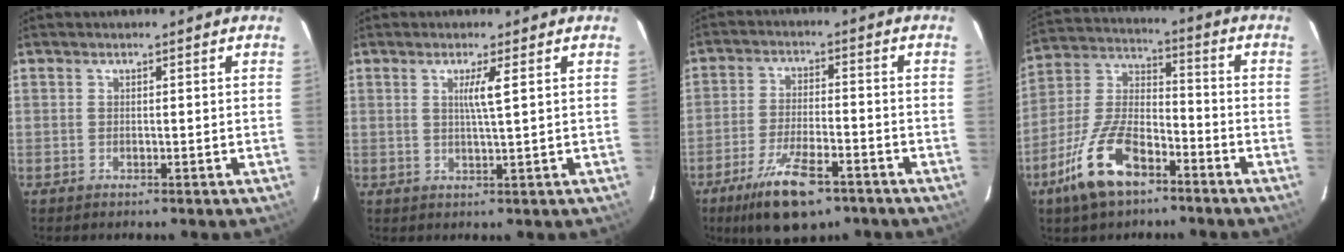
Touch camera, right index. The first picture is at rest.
{"total": 2.8, "force": [0.9, -0.6, 2.6], "torque": [-0.051, -0.003, 0.015]}
{"total": 10.7, "force": [-6.9, 2.9, 7.6], "torque": [-0.143, -0.016, -0.116]}
{"total": 13.1, "force": [-7.9, 5.4, 9.0], "torque": [-0.199, 0.002, -0.151]}